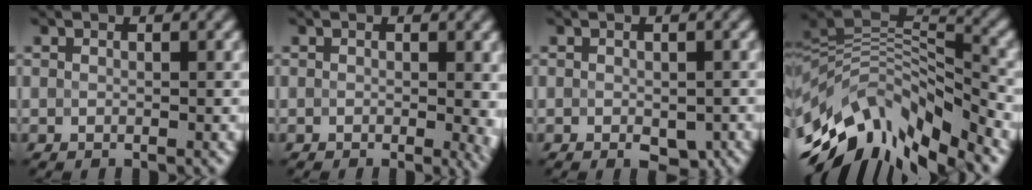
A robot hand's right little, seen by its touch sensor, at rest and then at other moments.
{"total": 1.8, "force": [-0.2, 0.0, 1.8], "torque": [-0.016, 0.003, 0.005]}
{"total": 1.7, "force": [-1.1, 0.4, 1.3], "torque": [-0.024, -0.009, 0.001]}
{"total": 11.0, "force": [-6.6, 4.4, 7.7], "torque": [-0.158, 0.018, -0.111]}